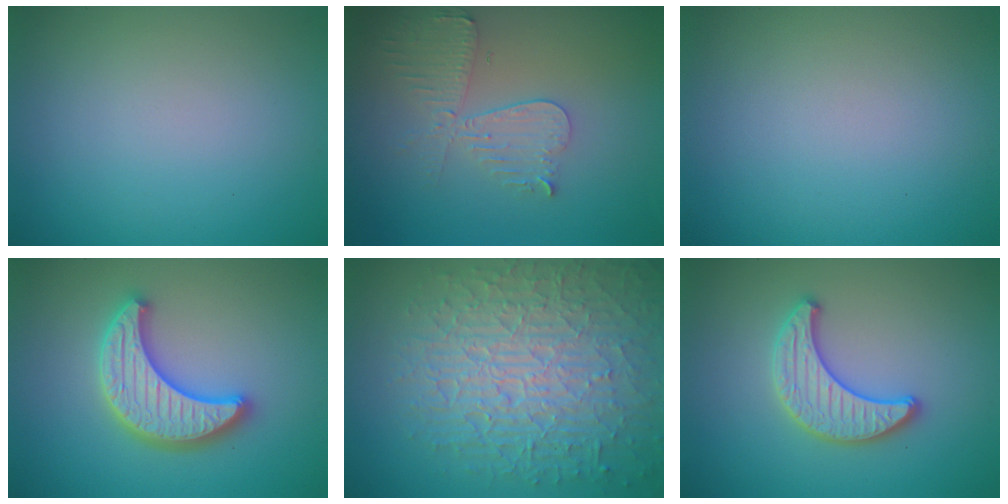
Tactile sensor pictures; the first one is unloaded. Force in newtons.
{"total": 3.9, "press": 3.4, "slide": 1.8}
{"total": 0.0}
{"total": 4.8, "press": 4.7, "slide": 1.1}
{"total": 10.1, "press": 6.6, "slide": 7.6}
{"total": 3.4, "press": 3.4, "slide": 0.2}